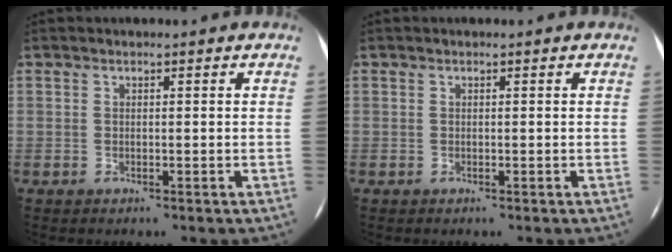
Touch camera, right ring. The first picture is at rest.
{"total": 0.0}